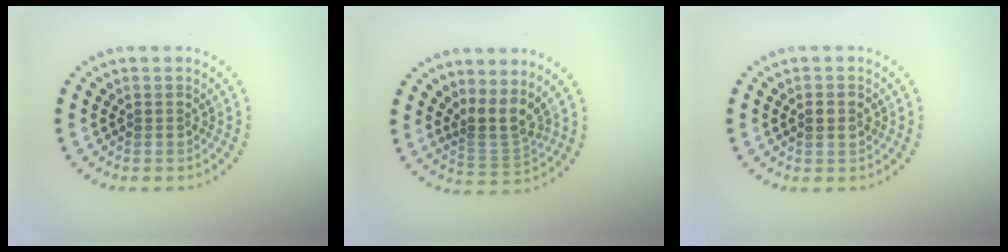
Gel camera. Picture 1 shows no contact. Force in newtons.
{"total": 2.9, "press": 2.0, "slide": 2.1}
{"total": 1.8, "press": 1.8, "slide": 0.1}